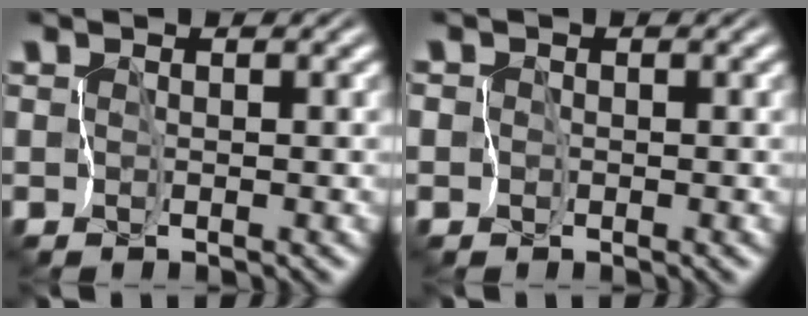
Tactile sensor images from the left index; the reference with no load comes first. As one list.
[{"total": 2.0, "force": [-0.4, 1.9, 0.3], "torque": [0.005, 0.011, -0.030]}]